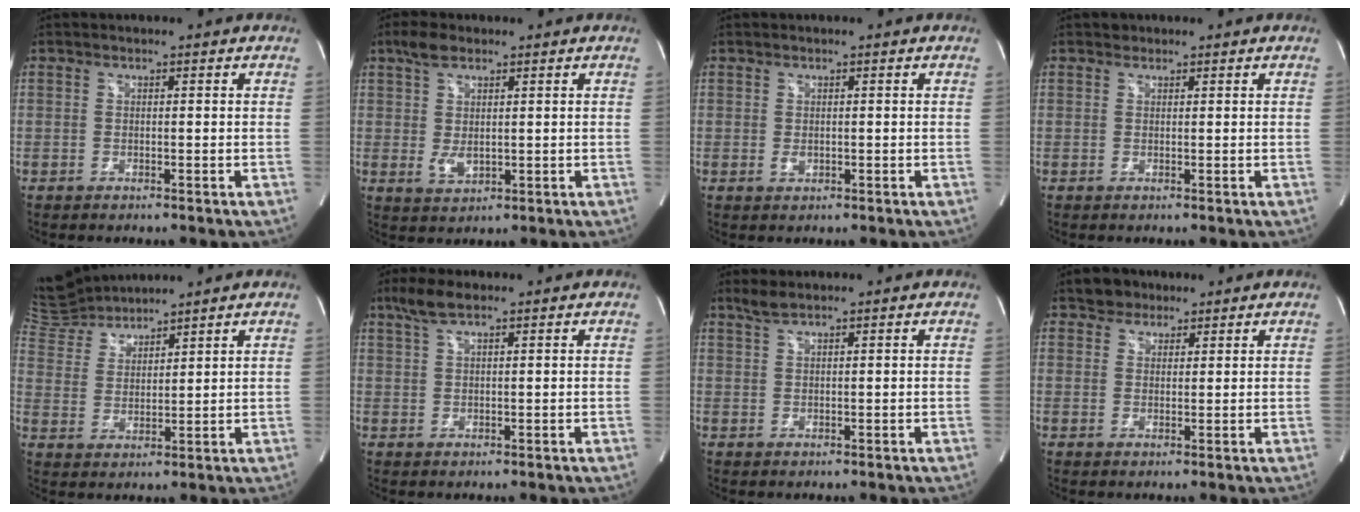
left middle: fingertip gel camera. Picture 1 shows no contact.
{"total": 5.3, "force": [2.1, 2.6, 4.1], "torque": [-0.086, 0.001, 0.044]}
{"total": 0.9, "force": [0.0, 0.7, 0.6], "torque": [-0.010, -0.001, 0.001]}
{"total": 0.6, "force": [0.5, 0.4, 0.0], "torque": [0.000, 0.001, 0.006]}
{"total": 7.9, "force": [7.9, 0.8, 0.5], "torque": [-0.027, 0.014, 0.167]}
{"total": 3.9, "force": [2.8, 0.8, 2.6], "torque": [-0.063, 0.014, 0.057]}
{"total": 1.9, "force": [1.7, 0.0, 0.9], "torque": [-0.025, 0.009, 0.037]}
{"total": 3.1, "force": [2.3, 2.1, 0.2], "torque": [-0.004, 0.012, 0.034]}